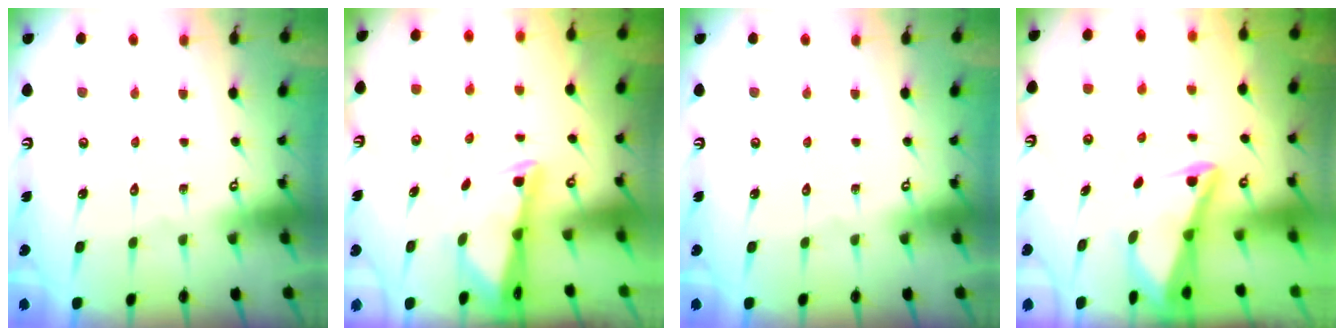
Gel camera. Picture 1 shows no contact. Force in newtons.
{"total": 2.0, "press": 2.0, "slide": 0.3}
{"total": 0.0}
{"total": 2.8, "press": 2.7, "slide": 0.7}